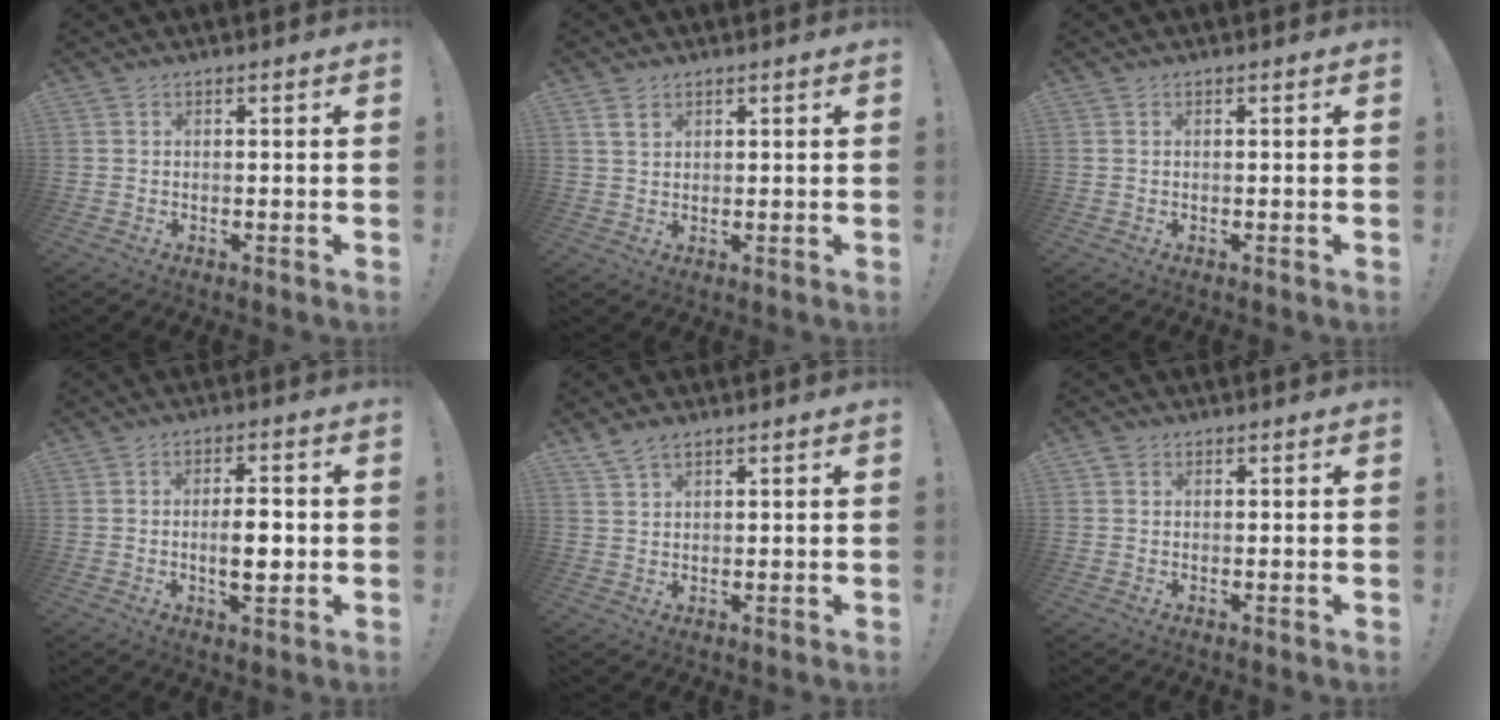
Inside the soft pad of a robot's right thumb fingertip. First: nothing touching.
{"total": 3.1, "force": [2.0, 1.7, 1.7], "torque": [-0.022, -0.007, 0.035]}
{"total": 0.0}
{"total": 6.7, "force": [-0.8, 2.3, 6.2], "torque": [-0.096, -0.007, -0.022]}
{"total": 4.2, "force": [3.2, 1.9, 2.0], "torque": [-0.034, -0.014, 0.061]}
{"total": 1.3, "force": [0.7, 1.1, 0.3], "torque": [-0.004, 0.001, 0.013]}